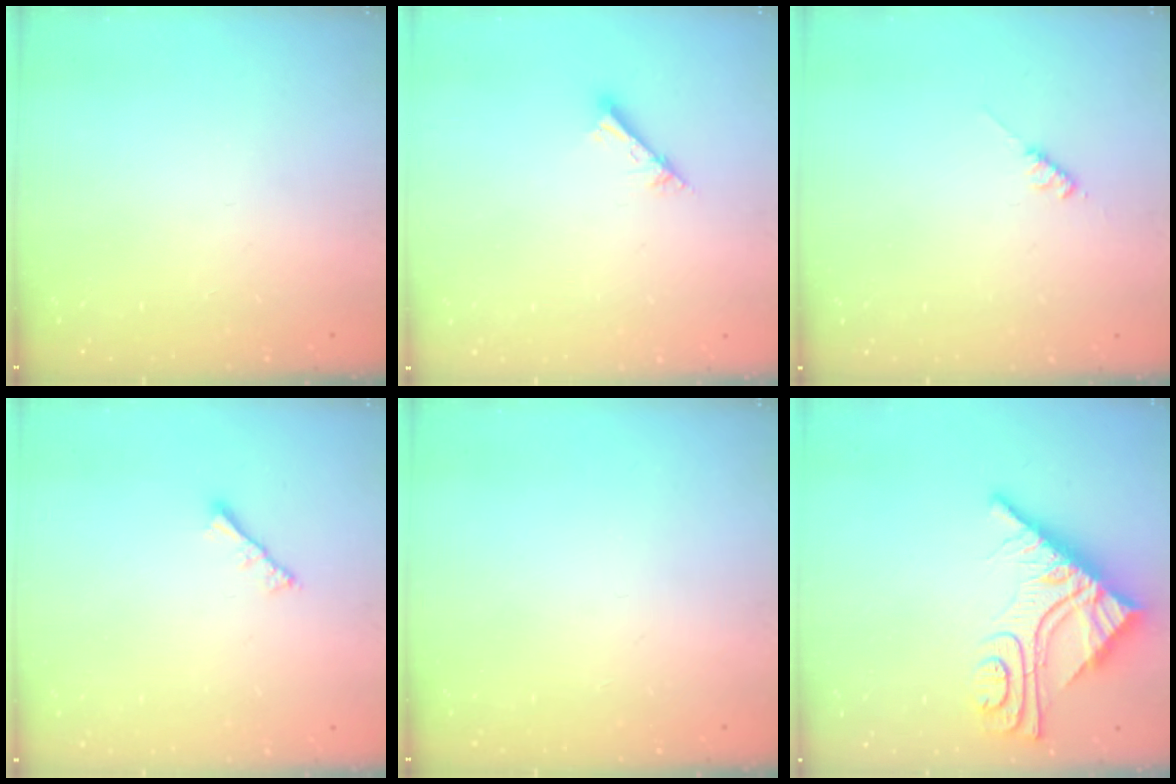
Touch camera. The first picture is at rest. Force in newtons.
{"total": 2.6, "press": 2.6, "slide": 0.2}
{"total": 2.8, "press": 2.8, "slide": 0.5}
{"total": 2.5, "press": 2.4, "slide": 0.5}
{"total": 0.0}
{"total": 12.6, "press": 12.5, "slide": 1.0}